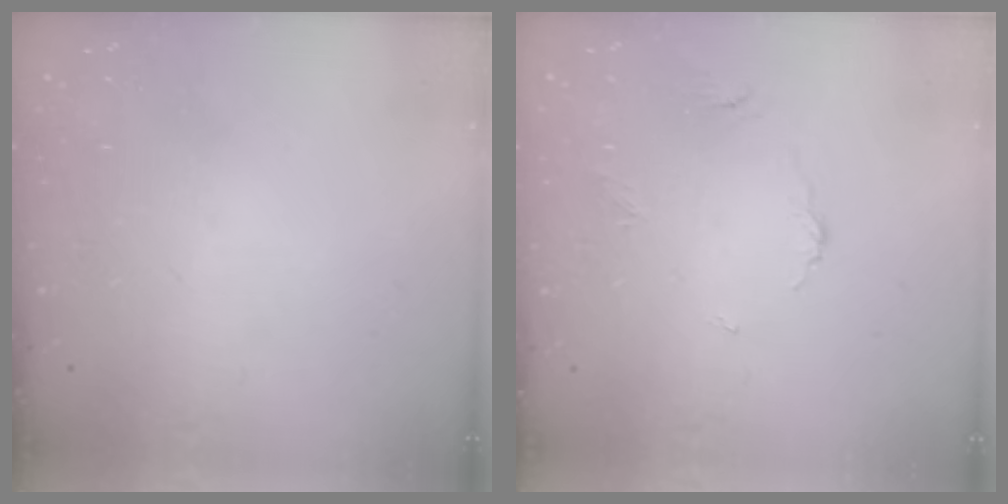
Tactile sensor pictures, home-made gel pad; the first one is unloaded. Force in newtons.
{"total": 3.1, "press": 3.1, "slide": 0.4}